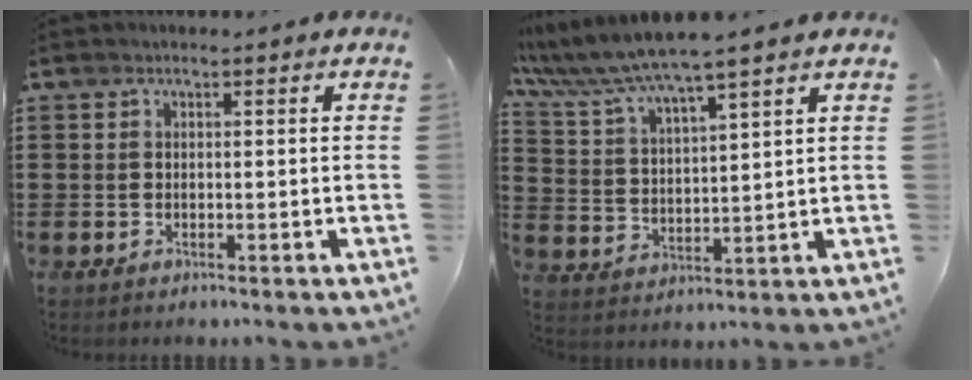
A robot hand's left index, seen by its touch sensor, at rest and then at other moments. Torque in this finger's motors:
{"motor_torque": [1.05, -1.09, 0.60, 0.21]}